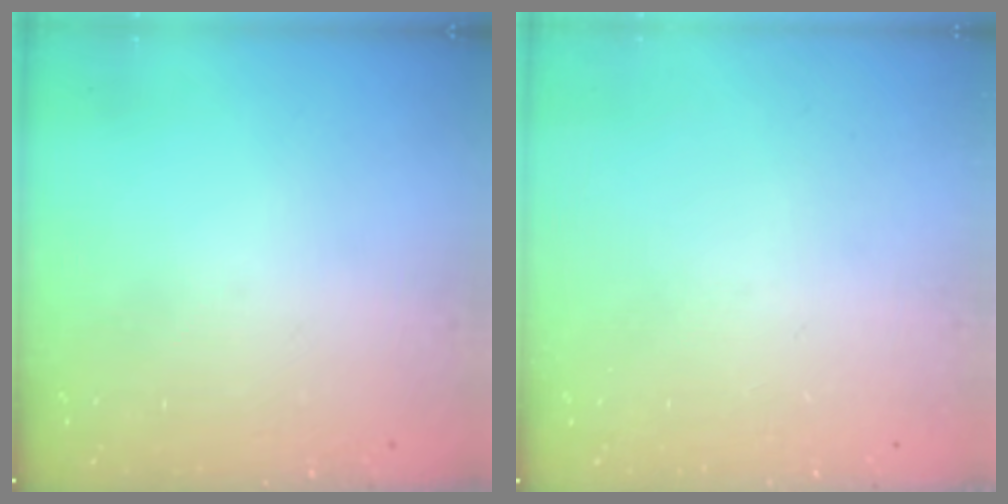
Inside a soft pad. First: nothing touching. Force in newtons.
{"total": 0.0}